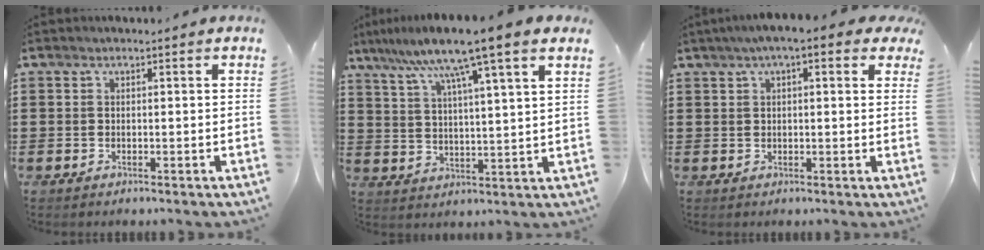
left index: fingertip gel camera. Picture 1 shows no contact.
{"total": 9.2, "force": [7.1, -0.9, 5.8], "torque": [-0.129, -0.033, 0.110]}
{"total": 4.2, "force": [2.4, 0.8, 3.4], "torque": [-0.070, 0.007, 0.040]}